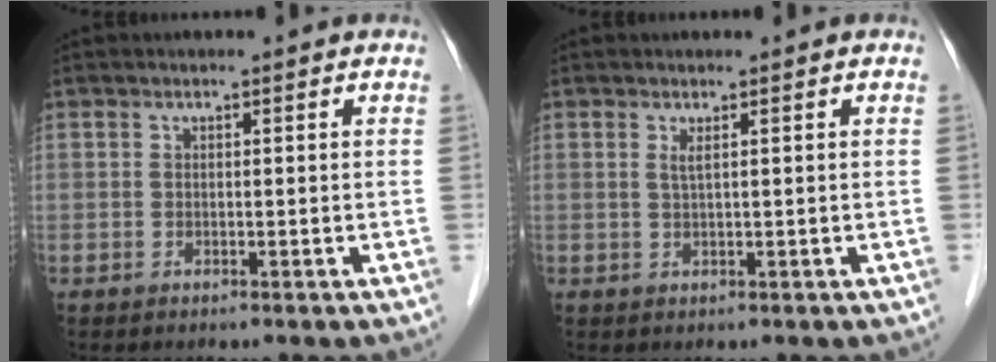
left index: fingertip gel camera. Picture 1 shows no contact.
{"total": 1.1, "force": [0.5, -0.1, 1.0], "torque": [-0.026, -0.004, 0.010]}